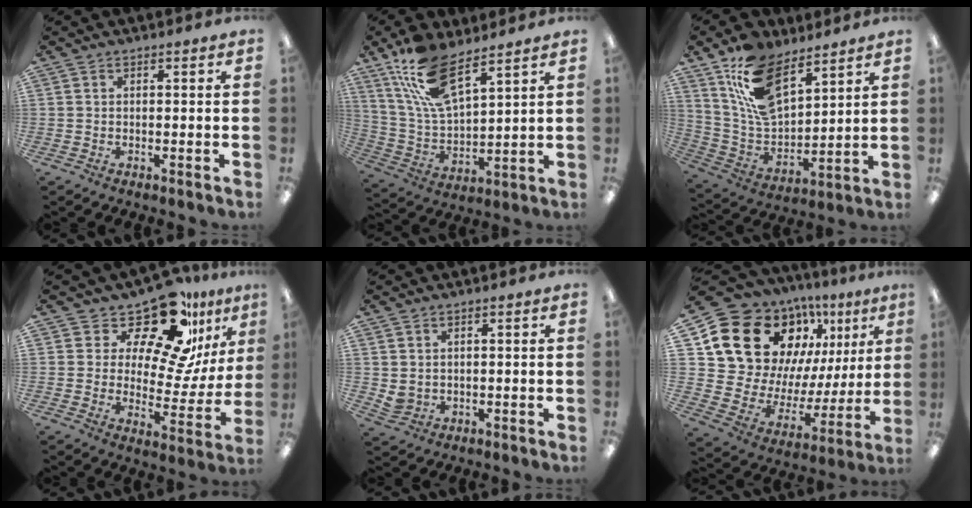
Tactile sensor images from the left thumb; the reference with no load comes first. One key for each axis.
{"total": 15.6, "fx": 10.3, "fy": 5.8, "fz": 10.1, "tx": -0.209, "ty": -0.029, "tz": 0.188}
{"total": 15.9, "fx": 9.8, "fy": 8.2, "fz": 9.4, "tx": -0.195, "ty": -0.040, "tz": 0.188}
{"total": 18.1, "fx": 14.0, "fy": 6.1, "fz": 9.7, "tx": -0.151, "ty": -0.112, "tz": 0.234}
{"total": 2.4, "fx": 1.0, "fy": 2.1, "fz": 0.7, "tx": -0.016, "ty": 0.000, "tz": 0.020}
{"total": 20.5, "fx": 12.9, "fy": 13.2, "fz": 8.8, "tx": -0.167, "ty": -0.077, "tz": 0.250}